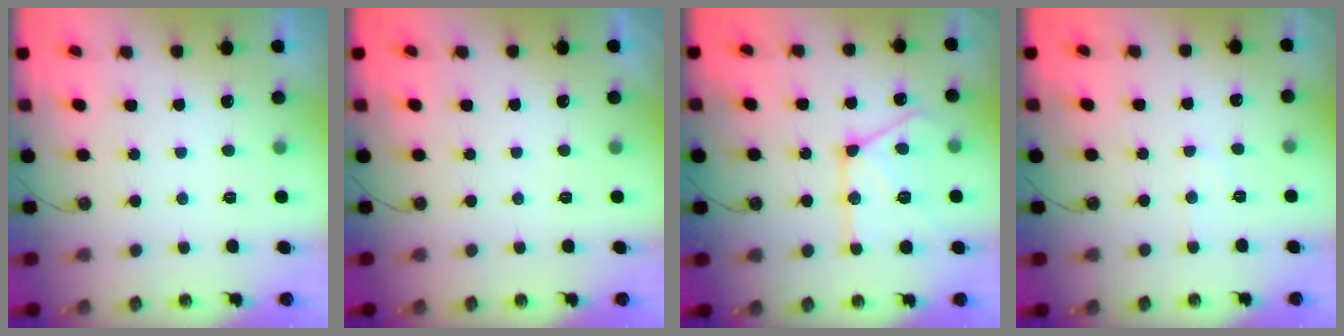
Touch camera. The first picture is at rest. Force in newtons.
{"total": 0.0}
{"total": 17.7, "press": 17.7, "slide": 1.8}
{"total": 5.0, "press": 5.0, "slide": 0.7}